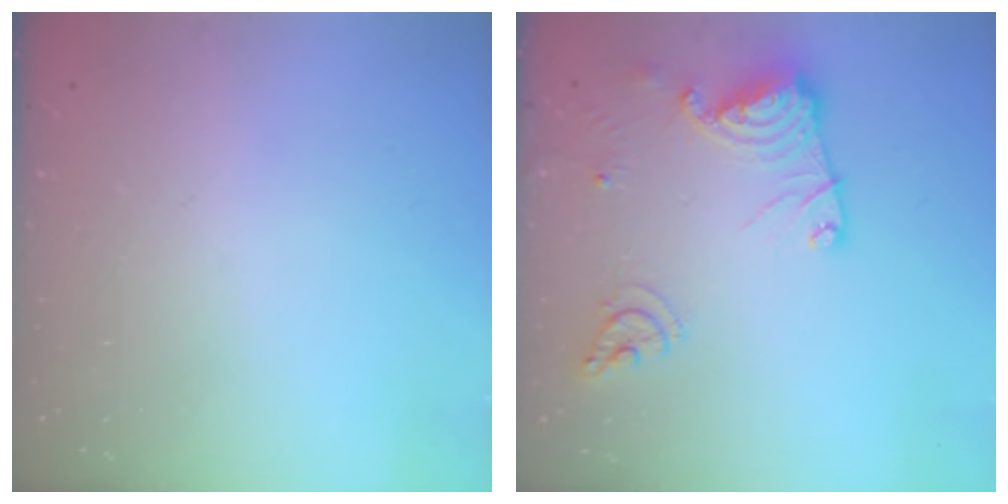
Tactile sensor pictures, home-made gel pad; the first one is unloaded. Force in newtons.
{"total": 15.2, "press": 15.1, "slide": 1.8}